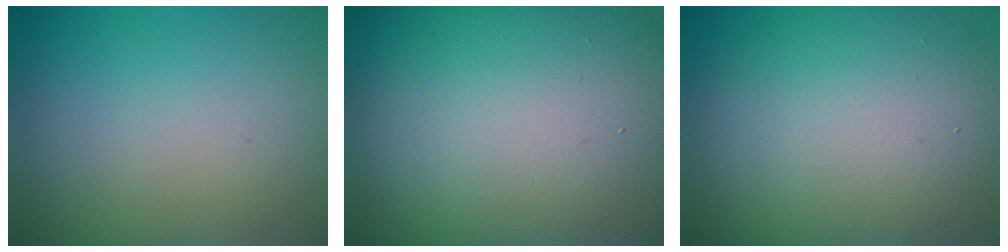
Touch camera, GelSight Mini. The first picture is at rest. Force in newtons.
{"total": 25.8, "press": 25.8, "slide": 1.0}
{"total": 12.8, "press": 12.7, "slide": 0.9}